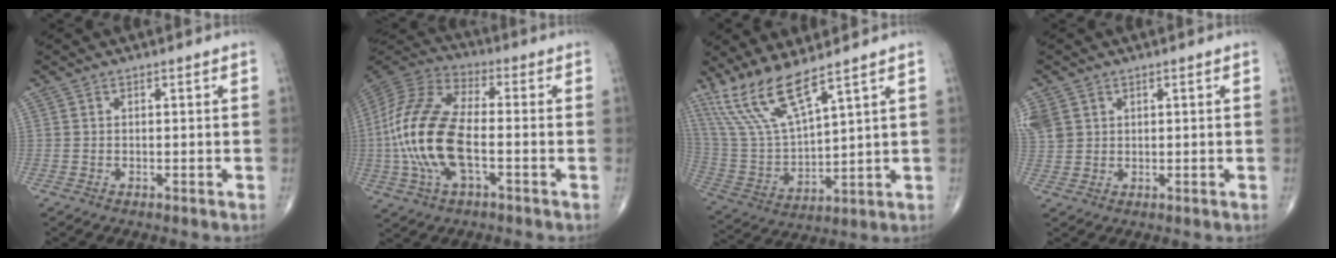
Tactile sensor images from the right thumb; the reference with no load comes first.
{"total": 18.9, "force": [-3.0, 8.7, 16.5], "torque": [-0.363, 0.022, -0.059]}
{"total": 13.2, "force": [9.6, 2.7, 8.7], "torque": [-0.180, -0.047, 0.209]}
{"total": 8.5, "force": [3.1, 6.9, 3.9], "torque": [-0.109, 0.011, 0.071]}